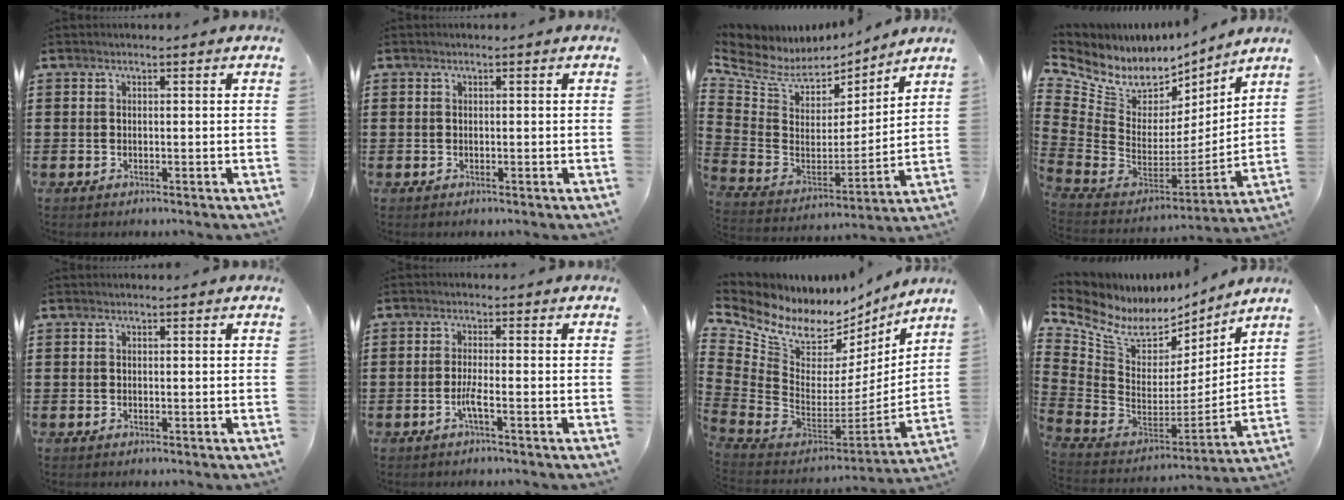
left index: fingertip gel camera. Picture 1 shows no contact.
{"total": 0.0}
{"total": 6.3, "force": [5.0, 3.4, 1.6], "torque": [-0.067, -0.036, 0.087]}
{"total": 7.6, "force": [5.0, 5.0, 2.9], "torque": [-0.108, -0.049, 0.088]}
{"total": 0.0}
{"total": 2.6, "force": [-1.2, 0.0, 2.3], "torque": [-0.048, -0.003, -0.025]}
{"total": 7.7, "force": [5.1, 4.7, 3.2], "torque": [-0.109, -0.053, 0.091]}
{"total": 7.6, "force": [5.5, 4.1, 3.2], "torque": [-0.102, -0.044, 0.098]}